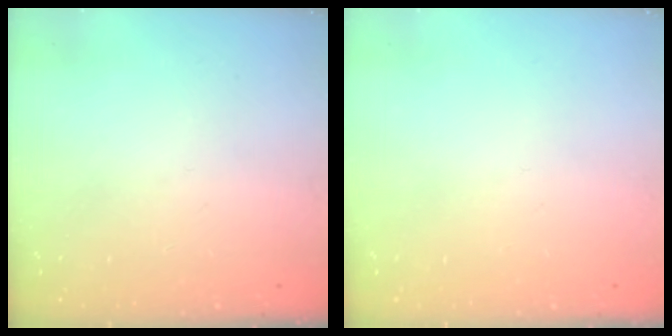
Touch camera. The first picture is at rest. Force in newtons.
{"total": 0.0}